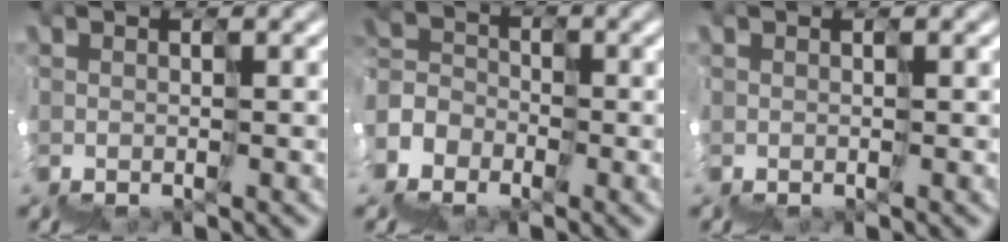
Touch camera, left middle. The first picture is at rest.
{"total": 6.3, "force": [-5.2, 2.9, -2.2], "torque": [0.051, -0.001, -0.093]}
{"total": 0.0}